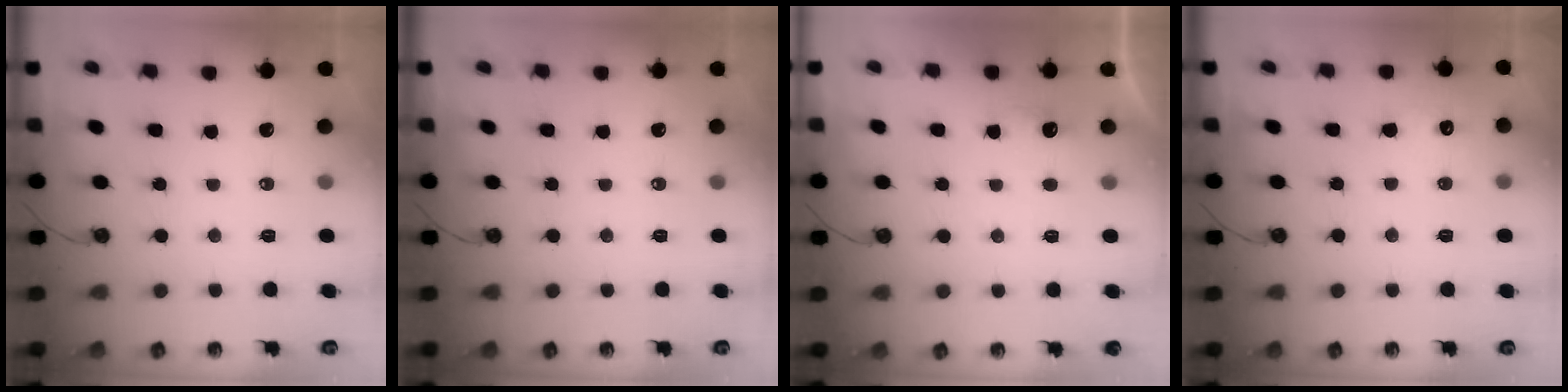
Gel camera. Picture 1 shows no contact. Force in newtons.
{"total": 0.0}
{"total": 2.2, "press": 2.0, "slide": 0.9}
{"total": 5.7, "press": 5.5, "slide": 1.3}